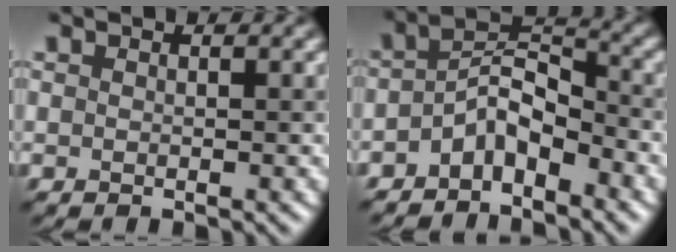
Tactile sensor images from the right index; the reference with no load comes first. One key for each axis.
{"total": 4.0, "fx": -2.6, "fy": 1.8, "fz": 2.5, "tx": -0.052, "ty": 0.012, "tz": -0.052}